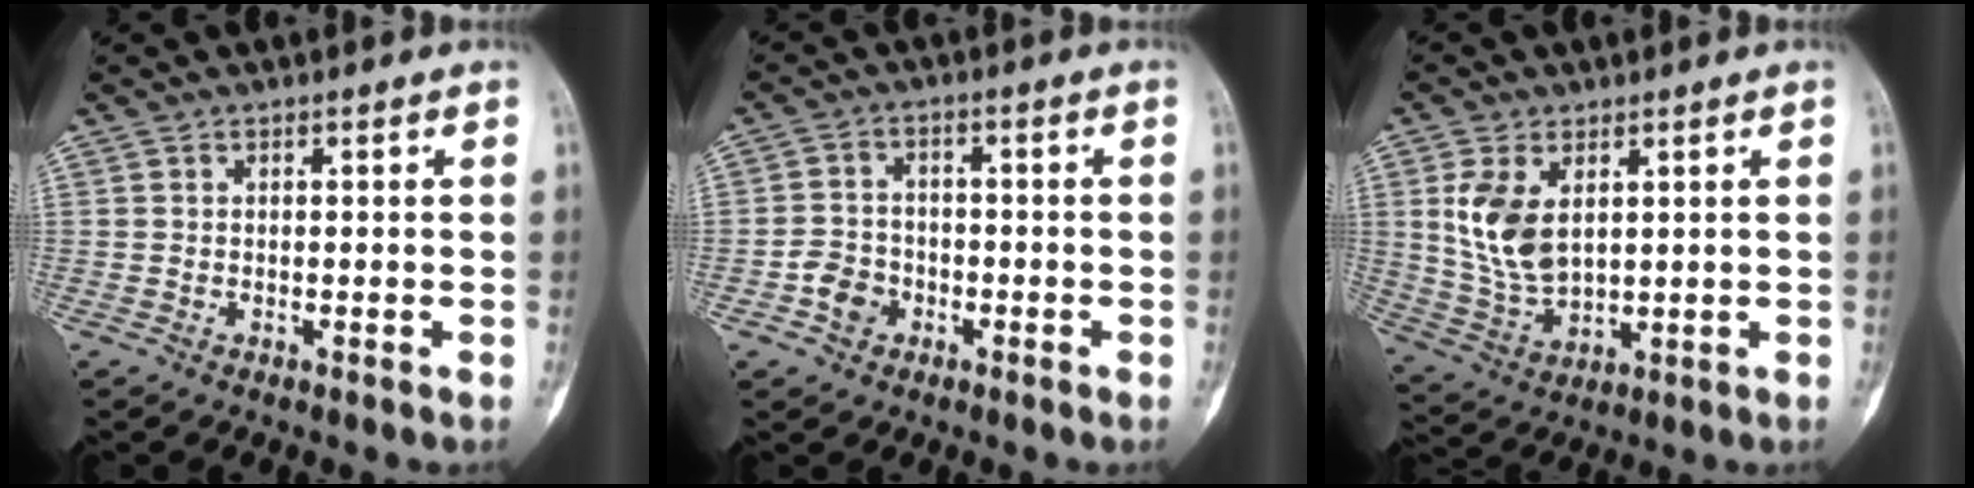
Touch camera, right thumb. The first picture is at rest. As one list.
[{"total": 4.9, "force": [-2.3, 3.9, 1.9], "torque": [-0.016, 0.020, -0.043]}, {"total": 10.3, "force": [2.9, 6.0, 7.8], "torque": [-0.150, -0.013, 0.070]}]